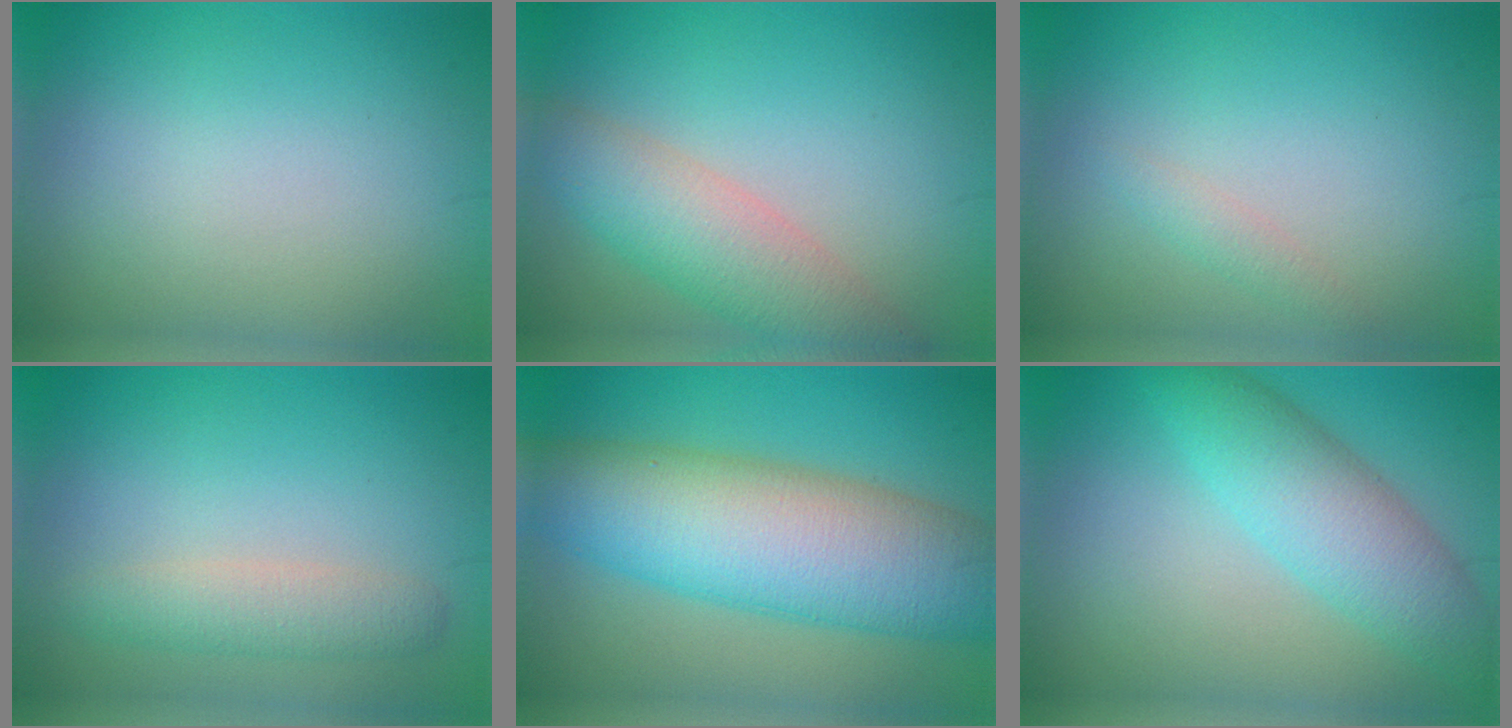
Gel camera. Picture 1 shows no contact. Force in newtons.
{"total": 5.4, "press": 5.4, "slide": 0.4}
{"total": 1.1, "press": 1.1, "slide": 0.0}
{"total": 2.7, "press": 2.7, "slide": 0.1}
{"total": 11.6, "press": 11.6, "slide": 0.1}
{"total": 5.3, "press": 5.3, "slide": 0.2}